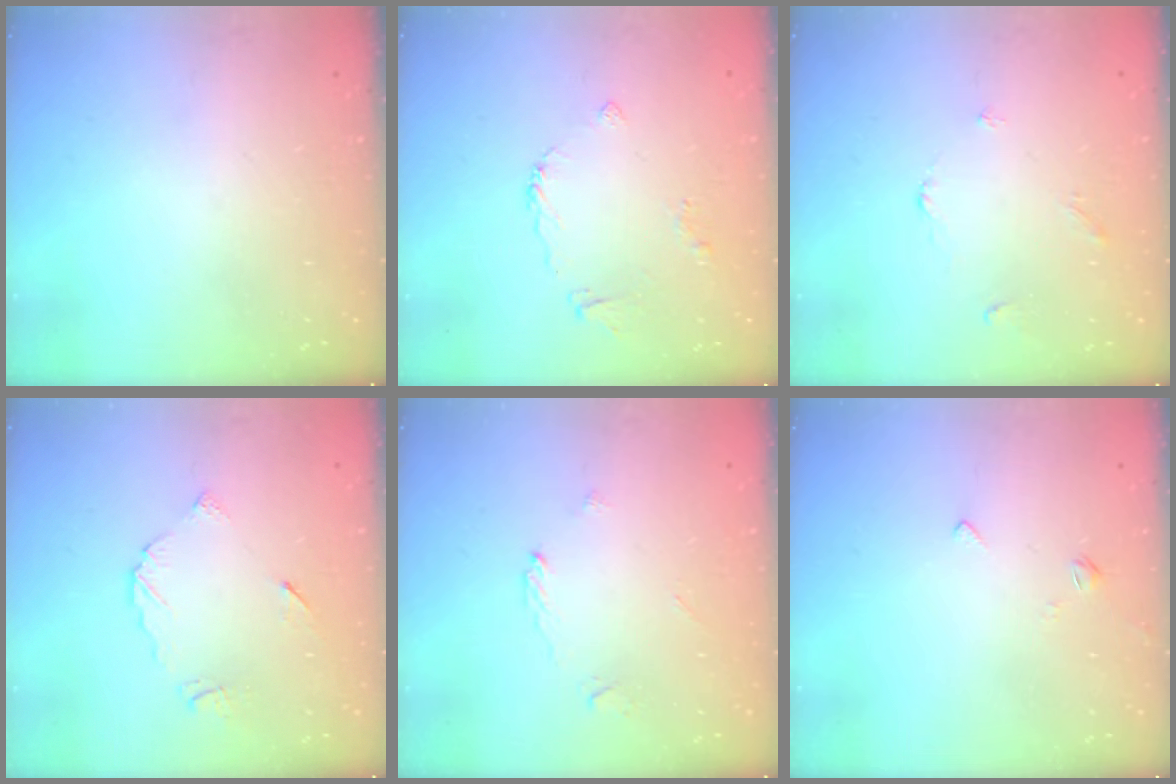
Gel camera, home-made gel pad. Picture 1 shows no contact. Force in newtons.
{"total": 4.8, "press": 4.8, "slide": 0.7}
{"total": 2.9, "press": 2.9, "slide": 0.5}
{"total": 6.3, "press": 6.3, "slide": 0.1}
{"total": 2.2, "press": 2.2, "slide": 0.3}
{"total": 2.7, "press": 2.7, "slide": 0.5}